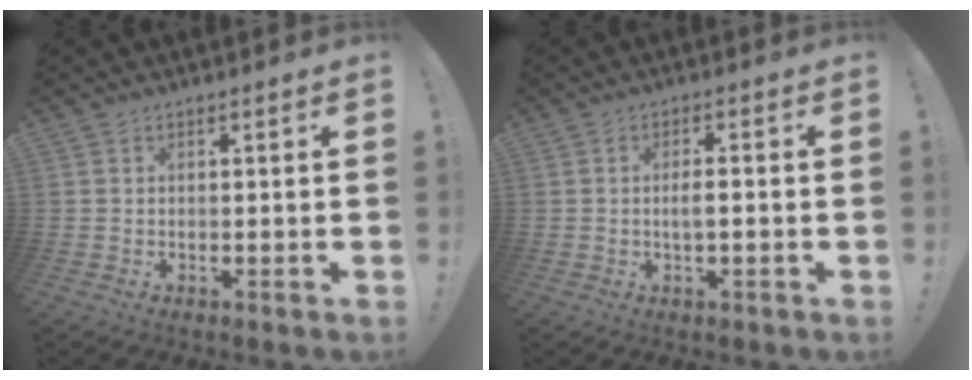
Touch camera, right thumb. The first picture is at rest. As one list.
[{"total": 3.2, "force": [-0.8, 0.6, 3.0], "torque": [-0.062, 0.007, -0.015]}]